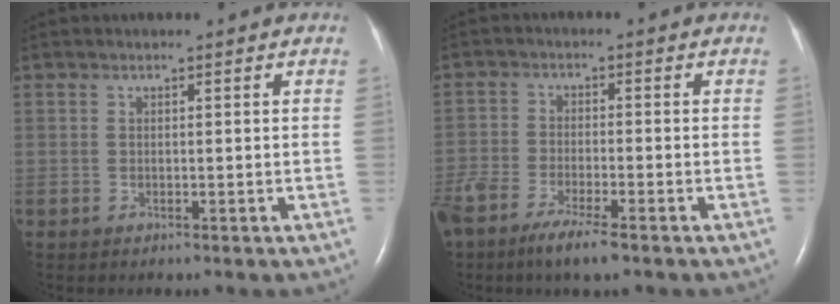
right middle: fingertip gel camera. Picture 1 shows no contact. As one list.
[{"total": 8.7, "force": [-6.4, 1.5, 5.8], "torque": [-0.105, -0.019, -0.108]}]